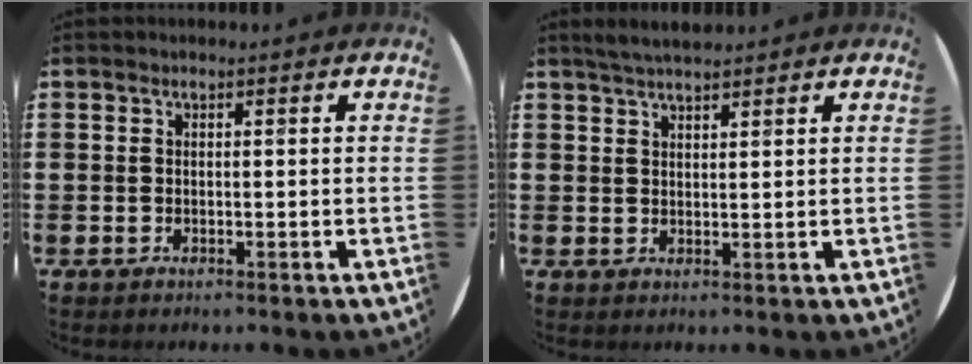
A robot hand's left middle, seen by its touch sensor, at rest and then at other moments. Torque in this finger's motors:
{"motor_torque": [0.38, -0.33, 0.02, 0.01]}